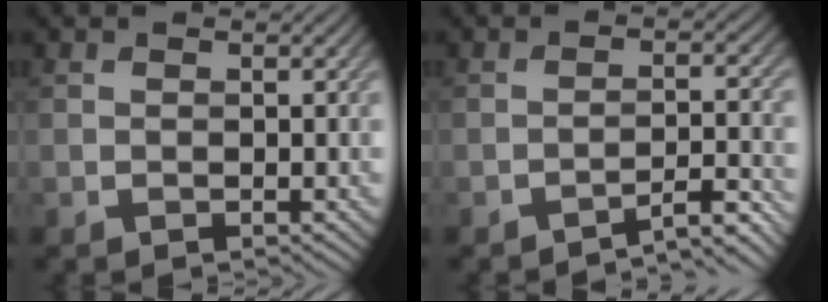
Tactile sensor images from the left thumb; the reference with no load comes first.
{"total": 4.2, "force": [-3.5, 0.5, 2.3], "torque": [-0.027, 0.016, -0.059]}